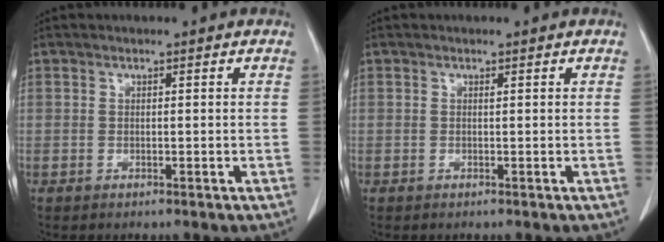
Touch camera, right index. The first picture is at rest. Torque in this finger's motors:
{"motor_torque": [-0.03, 0.03, -0.01, 0.00]}